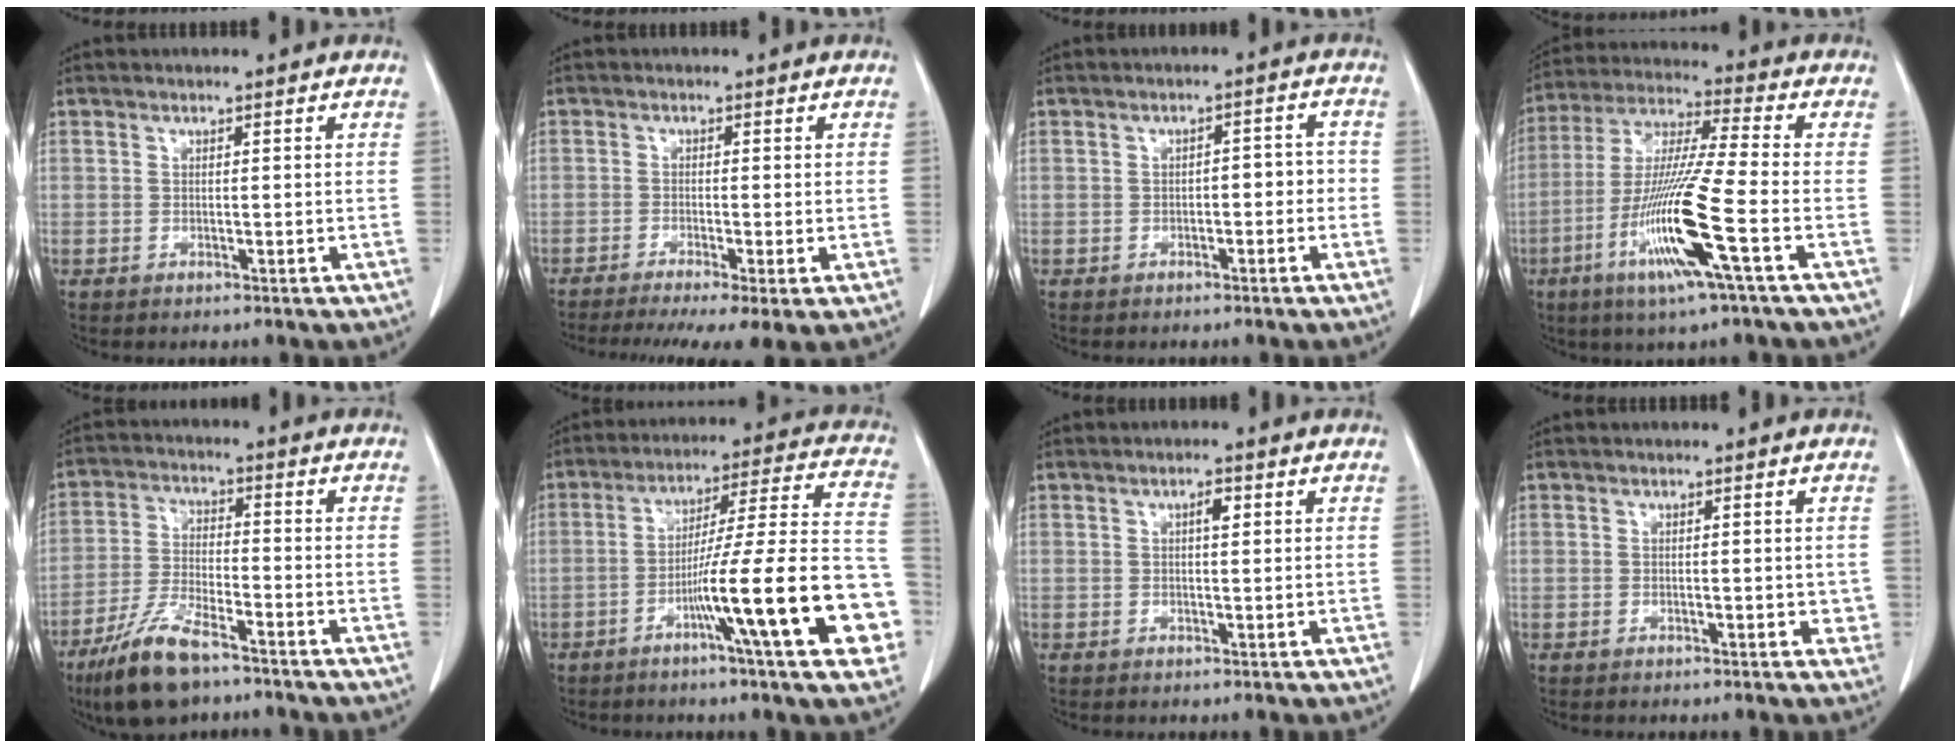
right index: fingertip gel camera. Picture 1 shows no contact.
{"total": 9.2, "force": [-6.4, 1.1, 6.6], "torque": [-0.101, -0.014, -0.102]}
{"total": 3.0, "force": [-0.9, 1.4, 2.4], "torque": [-0.031, 0.019, -0.011]}
{"total": 15.0, "force": [-5.6, -0.9, 13.9], "torque": [-0.285, -0.021, -0.111]}
{"total": 10.5, "force": [-7.4, 2.5, 6.9], "torque": [-0.146, -0.022, -0.139]}
{"total": 20.1, "force": [-7.3, 0.5, 18.7], "torque": [-0.222, 0.011, -0.111]}
{"total": 1.6, "force": [0.5, 0.4, 1.4], "torque": [-0.024, 0.002, 0.007]}
{"total": 1.9, "force": [-0.3, 1.0, 1.6], "torque": [-0.012, 0.002, -0.004]}